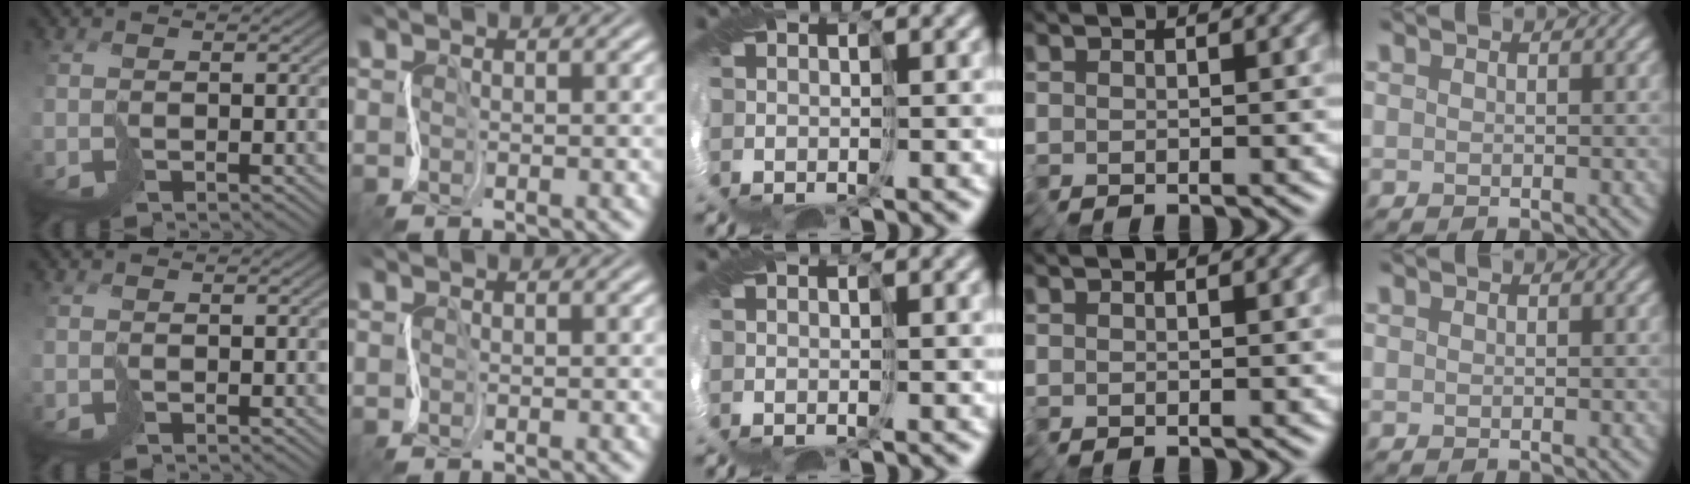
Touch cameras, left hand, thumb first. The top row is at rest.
{"middle": {"total": 0.8, "force": [0.6, -0.2, 0.6], "torque": [-0.007, 0.006, 0.010]}}